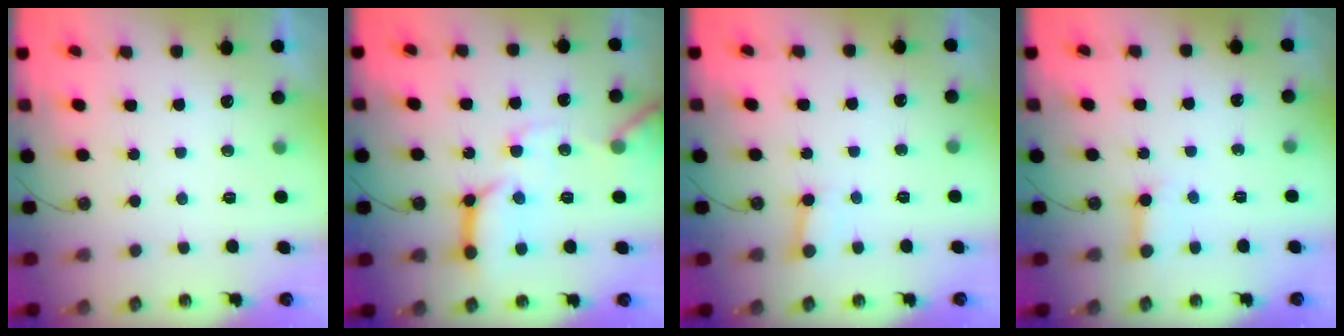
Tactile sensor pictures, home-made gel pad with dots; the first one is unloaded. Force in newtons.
{"total": 15.4, "press": 15.3, "slide": 1.7}
{"total": 2.6, "press": 2.6, "slide": 0.3}
{"total": 3.3, "press": 3.3, "slide": 0.4}